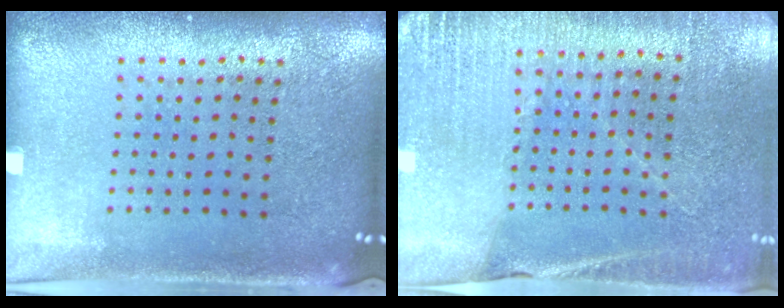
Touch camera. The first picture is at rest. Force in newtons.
{"total": 2.8, "press": 2.8, "slide": 0.2}